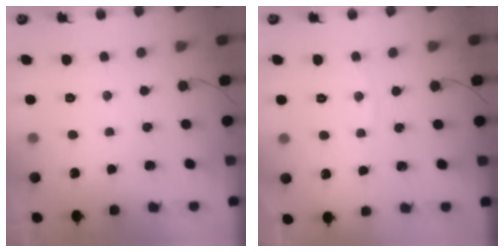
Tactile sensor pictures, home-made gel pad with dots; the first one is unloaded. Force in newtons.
{"total": 4.5, "press": 4.5, "slide": 0.5}